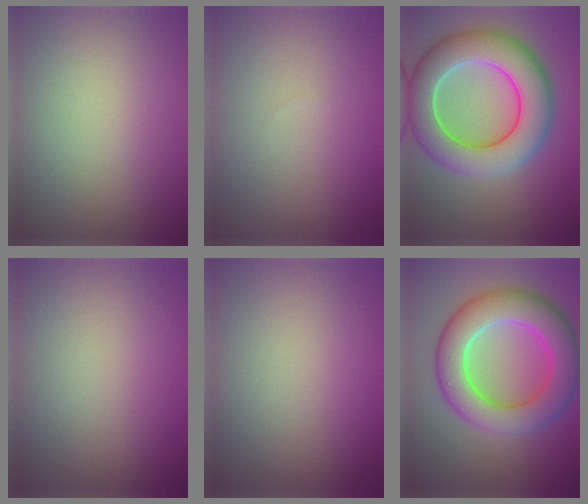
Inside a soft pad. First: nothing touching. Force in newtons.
{"total": 0.0}
{"total": 9.8, "press": 9.8, "slide": 0.5}
{"total": 0.0}
{"total": 0.0}
{"total": 8.9, "press": 8.9, "slide": 0.5}